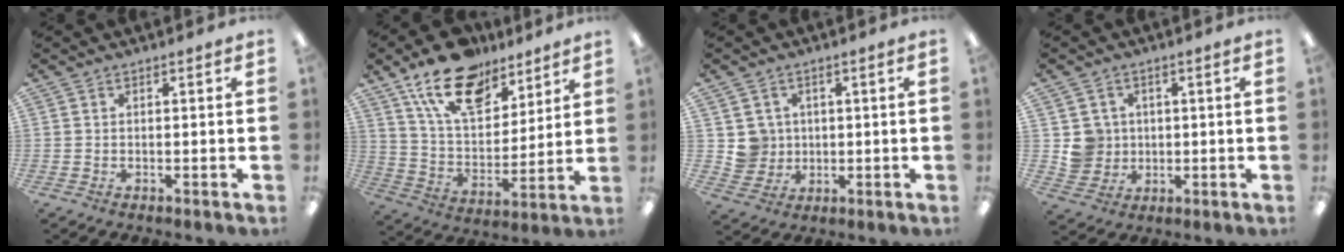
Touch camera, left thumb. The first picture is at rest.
{"total": 18.7, "force": [13.1, 9.6, 9.2], "torque": [-0.158, -0.068, 0.234]}
{"total": 5.5, "force": [1.2, 5.3, 0.2], "torque": [-0.008, 0.005, 0.026]}
{"total": 6.3, "force": [0.9, 6.2, 0.8], "torque": [-0.011, 0.005, 0.021]}